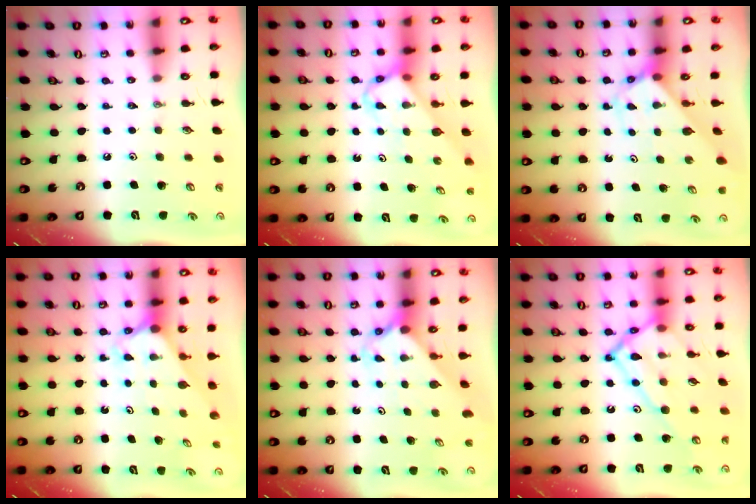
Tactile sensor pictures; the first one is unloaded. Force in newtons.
{"total": 3.6, "press": 3.6, "slide": 0.1}
{"total": 2.9, "press": 2.9, "slide": 0.2}
{"total": 2.2, "press": 2.2, "slide": 0.2}
{"total": 2.4, "press": 2.4, "slide": 0.2}
{"total": 19.1, "press": 19.0, "slide": 1.9}